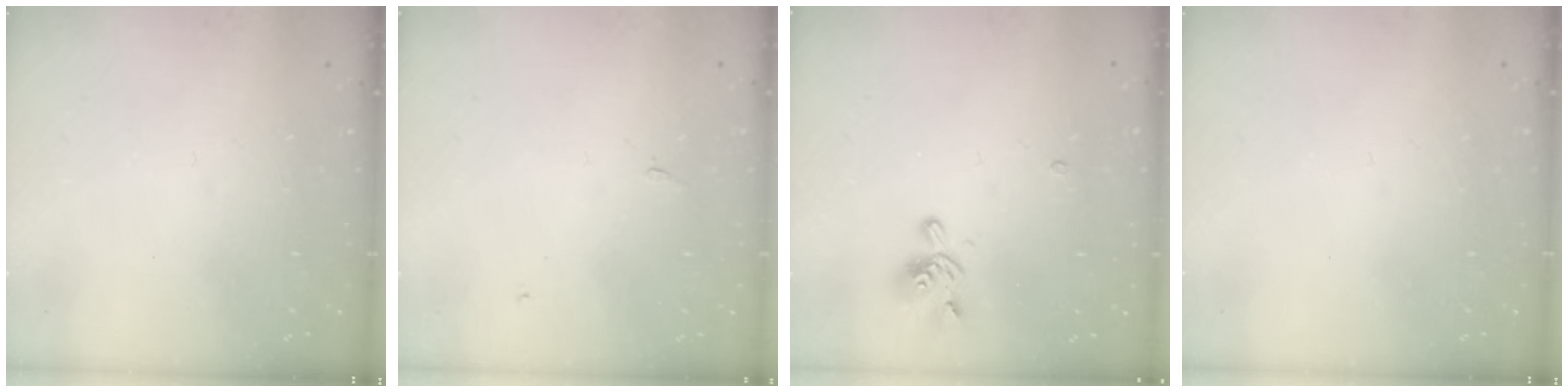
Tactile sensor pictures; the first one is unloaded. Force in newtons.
{"total": 0.0}
{"total": 1.1, "press": 0.1, "slide": 1.1}
{"total": 0.0}